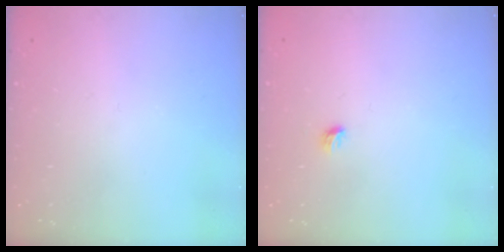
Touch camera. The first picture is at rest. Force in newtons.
{"total": 3.7, "press": 3.6, "slide": 0.8}